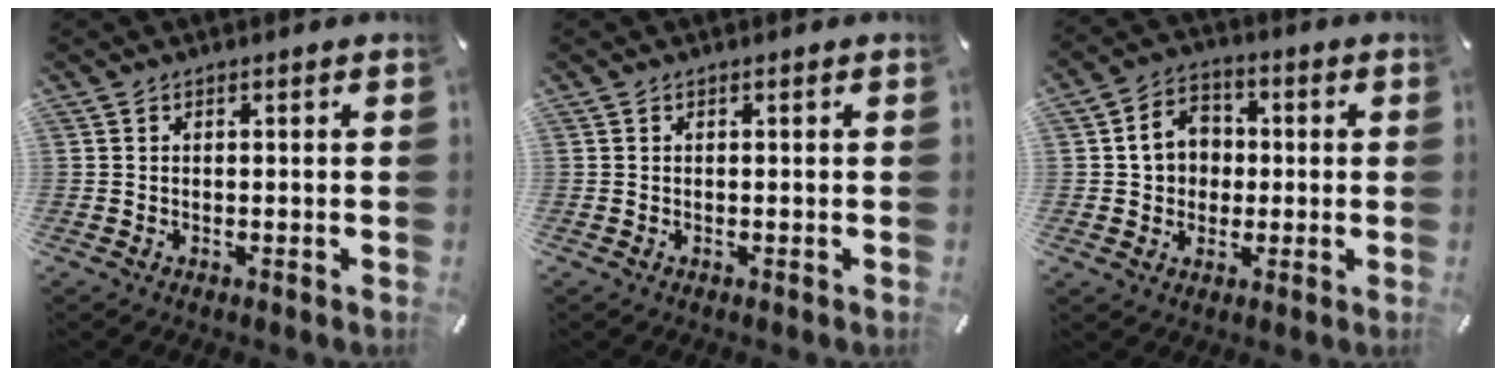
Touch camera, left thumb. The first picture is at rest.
{"total": 0.0}
{"total": 8.5, "force": [0.4, 7.5, 4.0], "torque": [-0.065, 0.018, 0.010]}